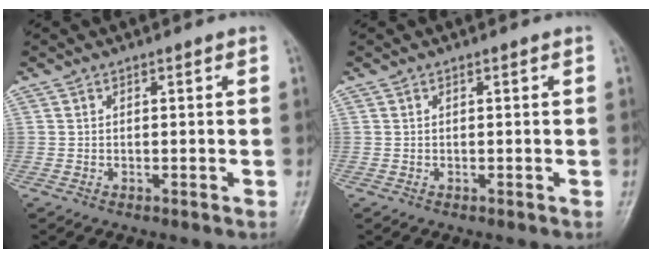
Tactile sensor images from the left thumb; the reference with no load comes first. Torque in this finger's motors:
{"motor_torque": [-0.10, -0.10, -0.01, 0.01, 0.00]}